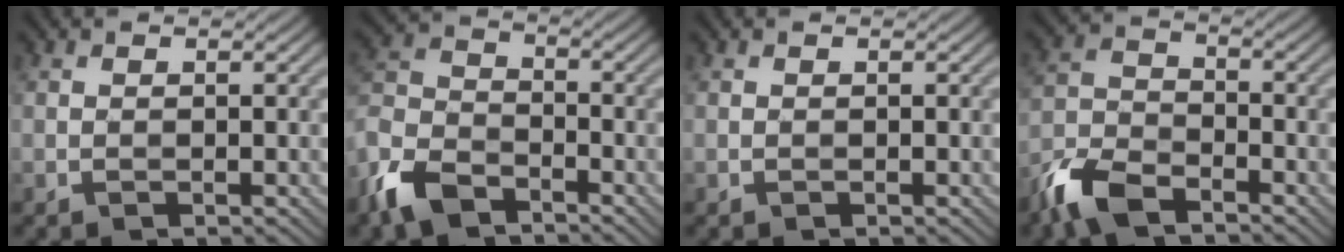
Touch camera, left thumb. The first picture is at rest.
{"total": 9.2, "force": [-6.5, 4.6, 4.6], "torque": [-0.115, -0.010, -0.149]}
{"total": 0.0}
{"total": 8.1, "force": [-6.1, 3.3, 4.1], "torque": [-0.090, -0.008, -0.140]}